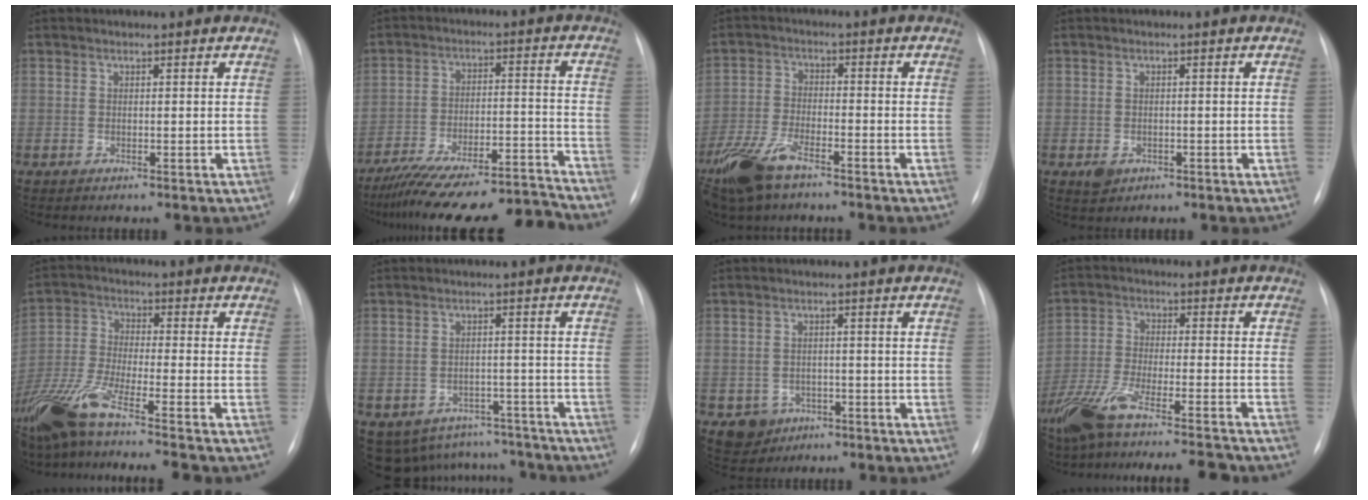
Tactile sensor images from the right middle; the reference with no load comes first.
{"total": 18.1, "force": [-17.1, 0.2, 6.0], "torque": [-0.114, 0.019, -0.268]}
{"total": 9.8, "force": [-6.9, 3.3, 6.1], "torque": [-0.136, -0.015, -0.133]}
{"total": 2.2, "force": [-1.0, 1.7, 0.9], "torque": [-0.013, 0.001, -0.006]}
{"total": 15.0, "force": [-11.6, -0.3, 9.5], "torque": [-0.205, -0.035, -0.211]}
{"total": 10.5, "force": [-8.8, 5.6, 1.3], "torque": [-0.019, 0.025, -0.100]}
{"total": 3.9, "force": [-1.8, 3.4, 0.7], "torque": [-0.008, 0.009, -0.018]}
{"total": 18.8, "force": [-16.1, 1.6, 9.5], "torque": [-0.179, -0.025, -0.258]}